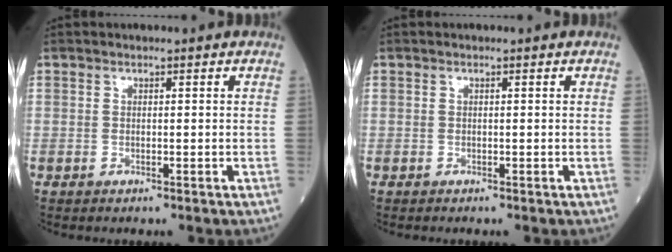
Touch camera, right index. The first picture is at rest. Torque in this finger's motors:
{"motor_torque": [0.08, 0.00, 0.06, 0.01]}